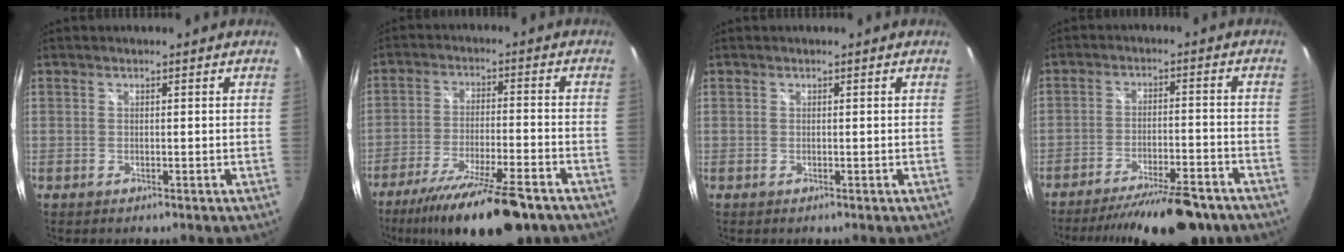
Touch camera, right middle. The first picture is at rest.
{"total": 17.6, "force": [-13.4, 3.3, 10.9], "torque": [-0.208, -0.038, -0.215]}
{"total": 0.0}
{"total": 15.8, "force": [-13.2, 3.6, 7.9], "torque": [-0.142, -0.018, -0.189]}